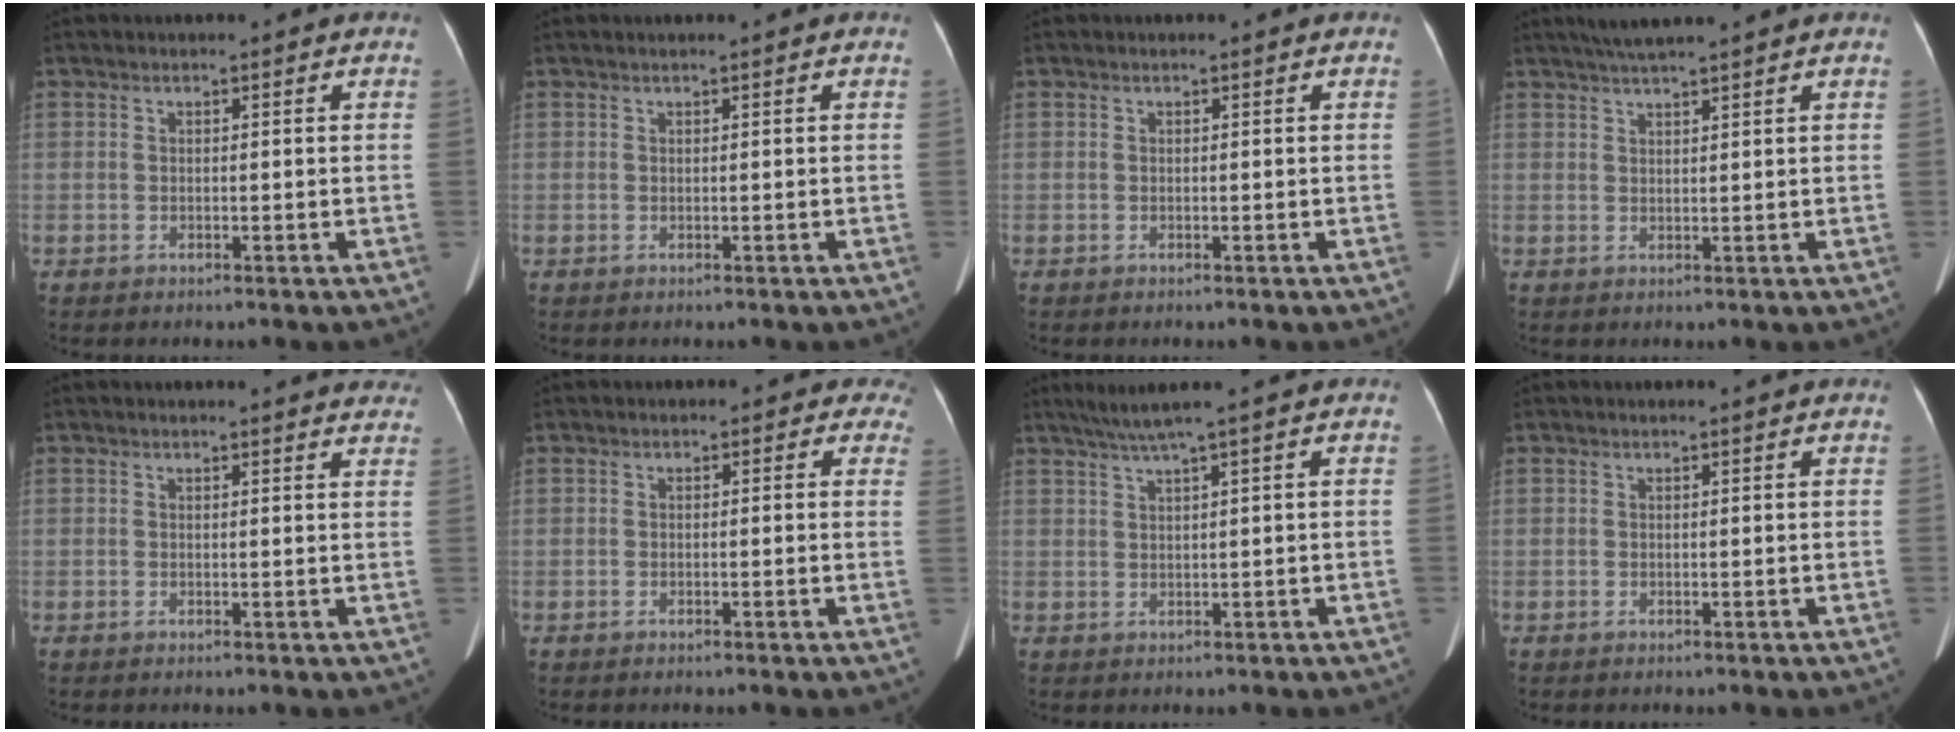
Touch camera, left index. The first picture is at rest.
{"total": 0.0}
{"total": 0.0}
{"total": 4.8, "force": [4.0, -0.6, 2.5], "torque": [-0.041, 0.025, 0.073]}
{"total": 9.5, "force": [9.1, 1.7, 1.9], "torque": [0.005, -0.013, 0.068]}
{"total": 2.0, "force": [1.1, 1.7, 0.2], "torque": [0.021, -0.005, -0.016]}
{"total": 3.3, "force": [2.2, -1.1, 2.2], "torque": [-0.050, 0.002, 0.047]}
{"total": 0.6, "force": [0.6, 0.0, 0.3], "torque": [-0.008, 0.010, 0.009]}